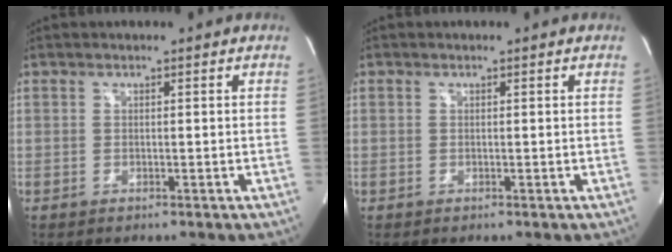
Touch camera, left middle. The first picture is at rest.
{"total": 0.0}